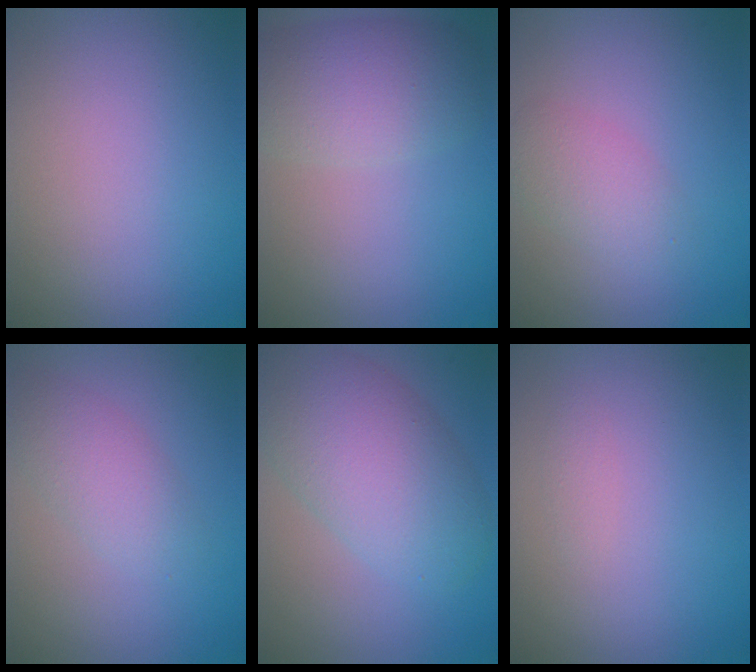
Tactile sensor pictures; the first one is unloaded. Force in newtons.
{"total": 4.8, "press": 4.8, "slide": 0.2}
{"total": 2.6, "press": 2.6, "slide": 0.1}
{"total": 2.7, "press": 2.7, "slide": 0.0}
{"total": 7.6, "press": 7.6, "slide": 0.4}
{"total": 0.6, "press": 0.6, "slide": 0.0}